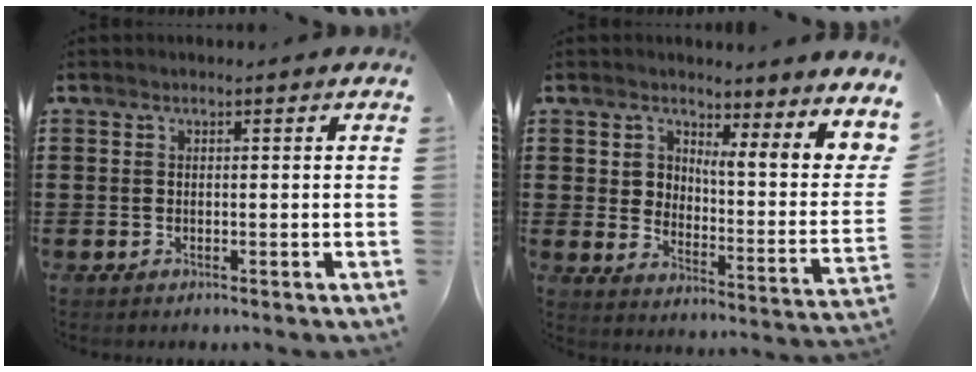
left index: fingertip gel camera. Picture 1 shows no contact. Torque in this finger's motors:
{"motor_torque": [0.66, -0.50, 0.36, 0.15]}